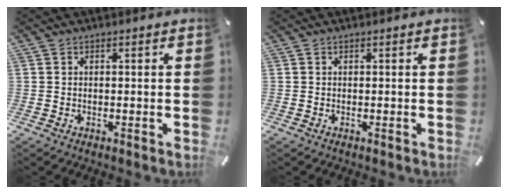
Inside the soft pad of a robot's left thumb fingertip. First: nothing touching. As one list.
[{"total": 0.0}]